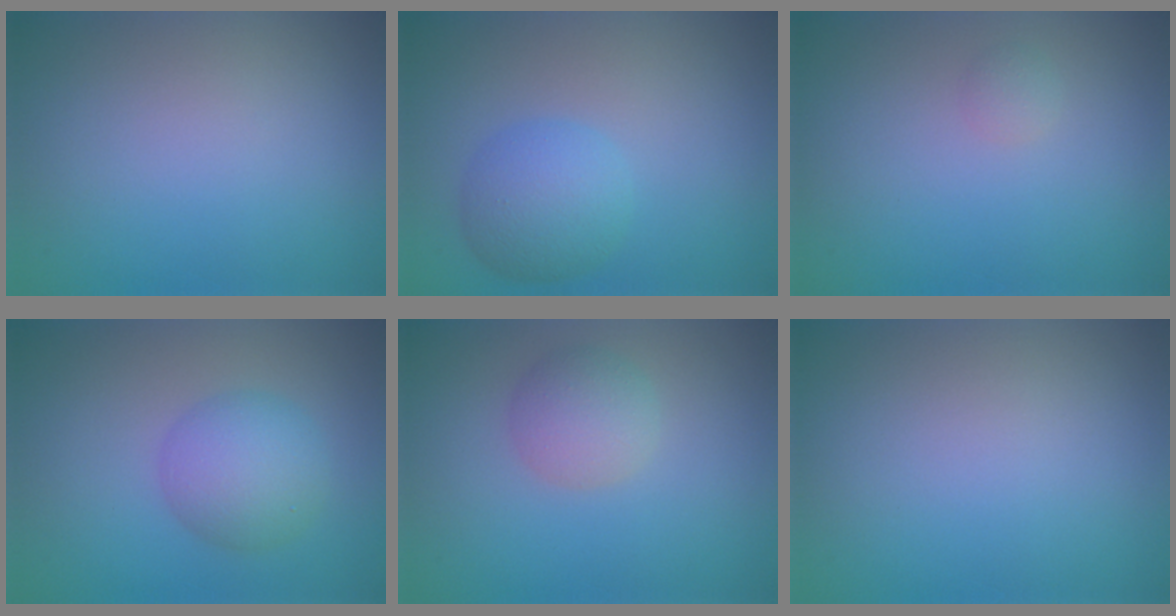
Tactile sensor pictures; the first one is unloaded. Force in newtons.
{"total": 4.0, "press": 4.0, "slide": 0.1}
{"total": 0.8, "press": 0.8, "slide": 0.0}
{"total": 4.4, "press": 4.4, "slide": 0.1}
{"total": 2.9, "press": 2.9, "slide": 0.0}
{"total": 0.0}